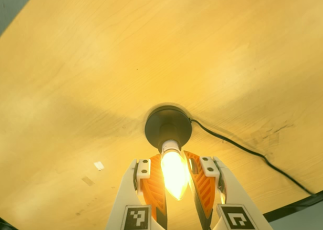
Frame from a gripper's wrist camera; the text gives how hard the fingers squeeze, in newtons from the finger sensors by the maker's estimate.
{"total": 13.8, "left": 12.8, "right": 14.8}